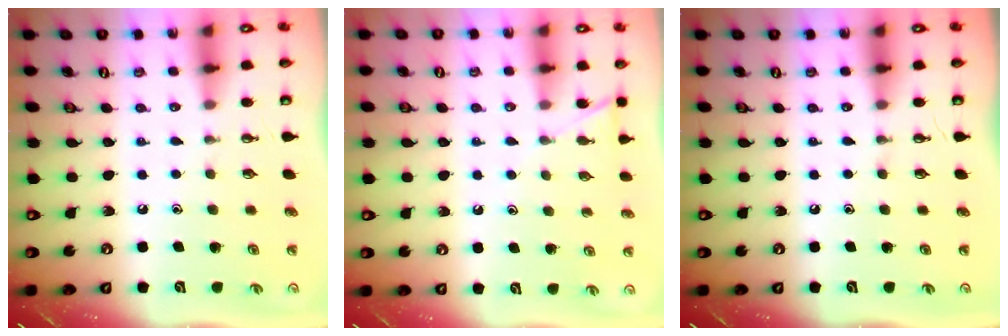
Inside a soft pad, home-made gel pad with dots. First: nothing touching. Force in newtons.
{"total": 7.0, "press": 6.9, "slide": 0.5}
{"total": 0.0}